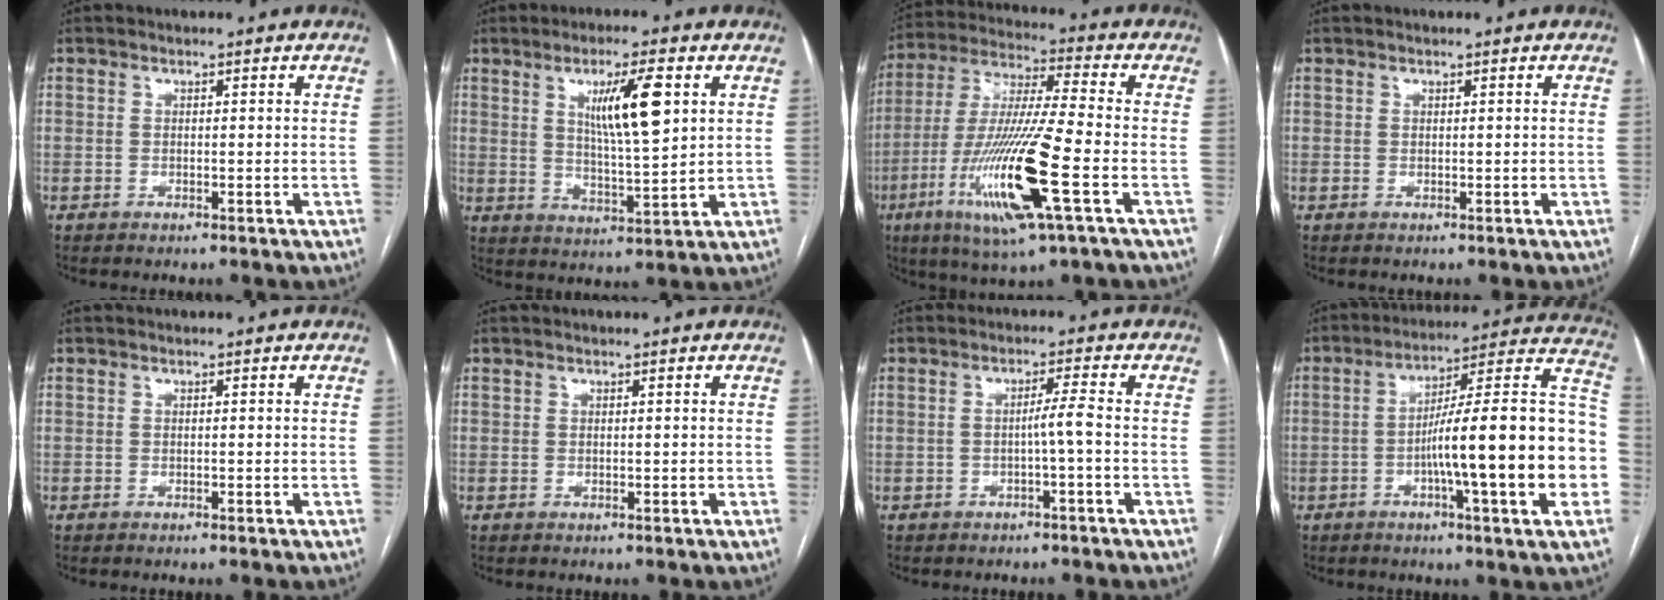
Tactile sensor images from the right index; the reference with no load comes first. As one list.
[{"total": 9.9, "force": [3.5, 1.1, 9.2], "torque": [-0.156, -0.003, 0.063]}, {"total": 18.2, "force": [-6.3, 0.7, 17.1], "torque": [-0.357, -0.025, -0.117]}, {"total": 0.0}, {"total": 0.0}, {"total": 0.0}, {"total": 2.6, "force": [-0.8, -0.6, 2.5], "torque": [-0.039, 0.001, -0.014]}, {"total": 22.1, "force": [-4.1, 1.1, 21.7], "torque": [-0.249, 0.025, -0.063]}]